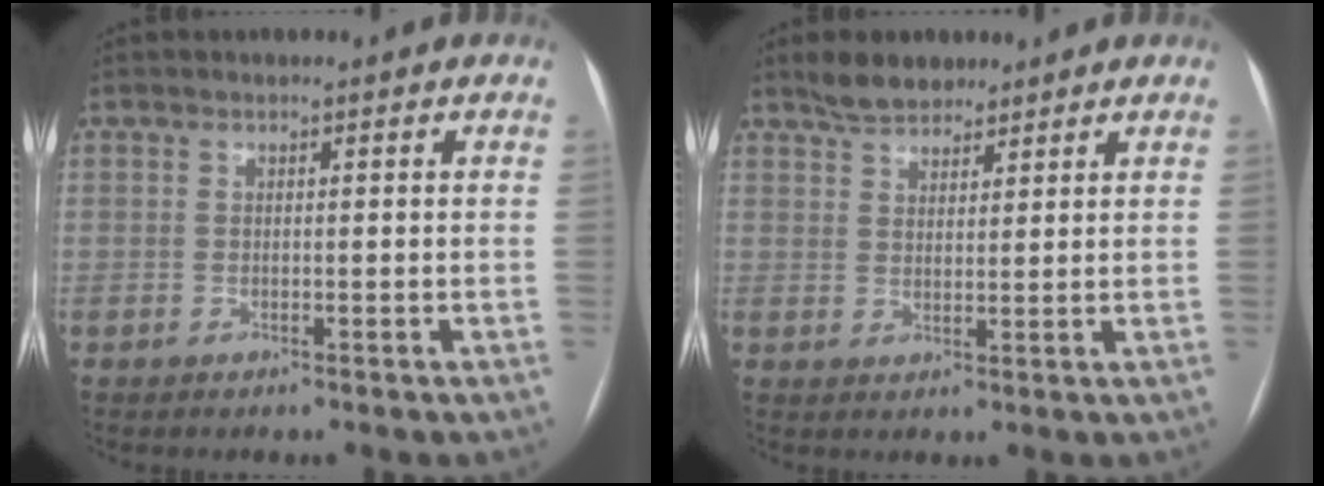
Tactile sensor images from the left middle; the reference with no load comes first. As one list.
[{"total": 4.6, "force": [3.9, 2.1, 1.4], "torque": [-0.029, 0.012, 0.073]}]